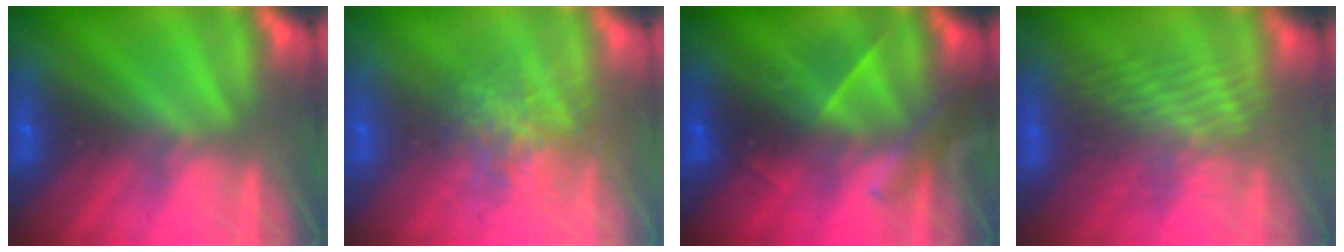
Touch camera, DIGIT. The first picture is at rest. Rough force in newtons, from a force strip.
{"total": 3.5}
{"total": 2.8}
{"total": 3.4}